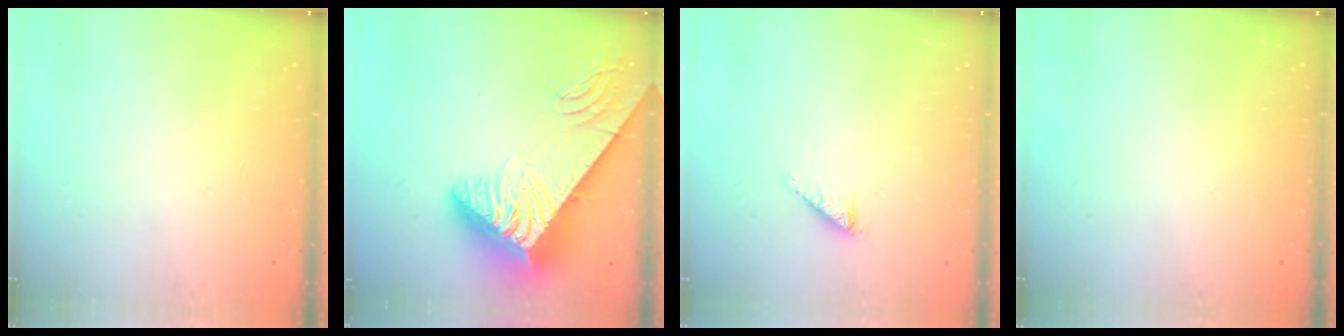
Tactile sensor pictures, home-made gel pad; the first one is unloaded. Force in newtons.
{"total": 14.0, "press": 13.9, "slide": 1.4}
{"total": 0.8, "press": 0.8, "slide": 0.1}
{"total": 0.0}